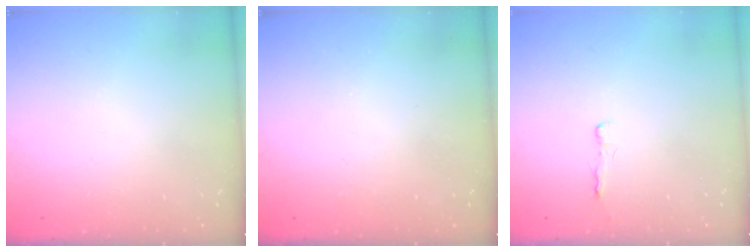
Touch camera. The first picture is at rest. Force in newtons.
{"total": 0.0}
{"total": 2.2, "press": 2.2, "slide": 0.4}